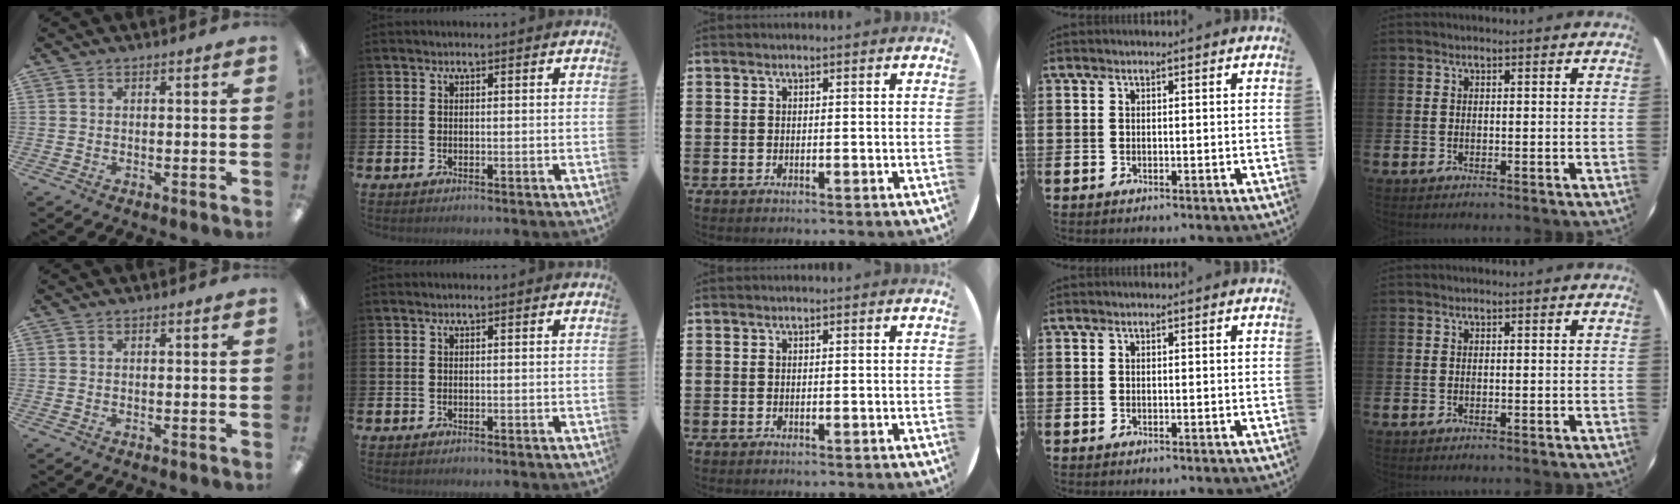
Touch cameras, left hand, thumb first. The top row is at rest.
{}